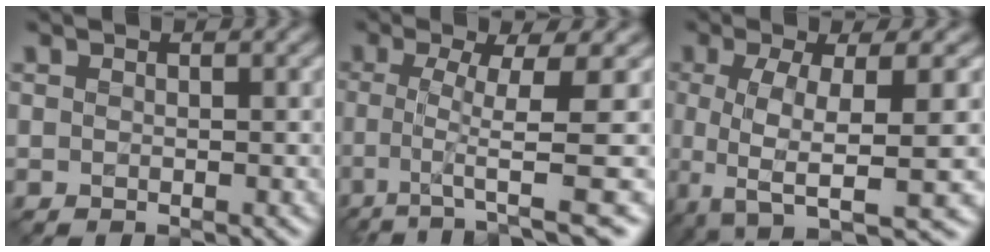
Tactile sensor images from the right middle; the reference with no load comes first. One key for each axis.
{"total": 6.8, "fx": -1.2, "fy": 1.2, "fz": 6.5, "tx": -0.105, "ty": -0.003, "tz": -0.025}
{"total": 8.7, "fx": -1.5, "fy": 2.6, "fz": 8.2, "tx": -0.119, "ty": -0.013, "tz": -0.029}